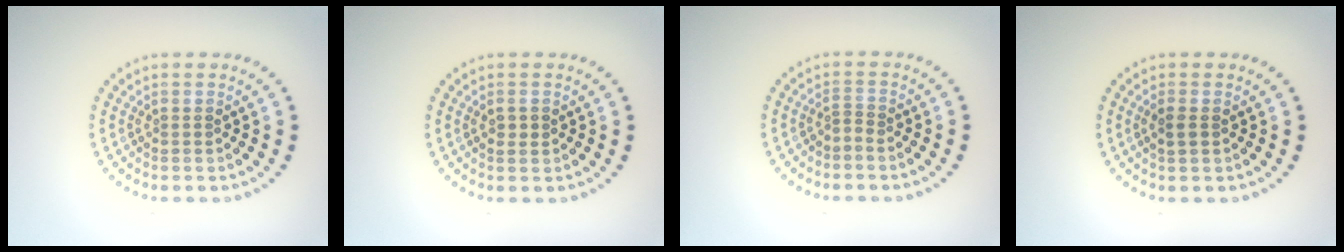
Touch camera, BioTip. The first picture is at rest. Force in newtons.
{"total": 1.1, "press": 1.1, "slide": 0.1}
{"total": 0.6, "press": 0.1, "slide": 0.6}
{"total": 1.2, "press": 1.2, "slide": 0.2}